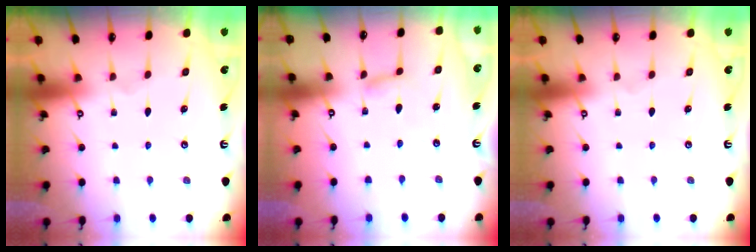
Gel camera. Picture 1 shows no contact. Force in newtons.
{"total": 2.8, "press": 2.8, "slide": 0.2}
{"total": 0.0}